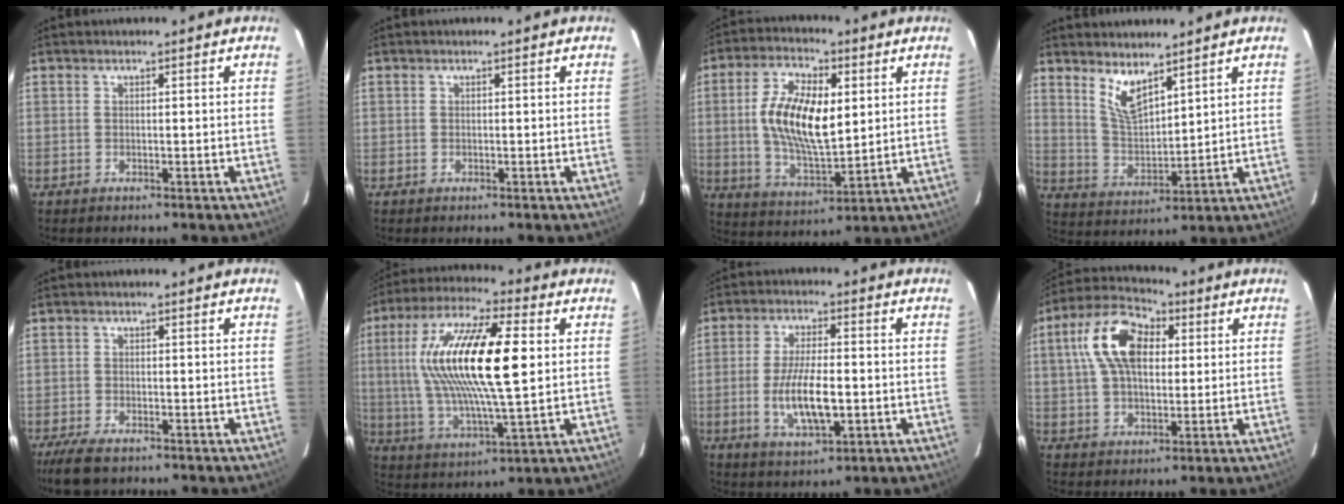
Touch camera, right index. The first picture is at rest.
{"total": 0.0}
{"total": 14.4, "force": [2.2, 6.6, 12.6], "torque": [-0.241, 0.005, 0.045]}
{"total": 7.1, "force": [5.1, 2.4, 4.4], "torque": [-0.083, -0.008, 0.108]}
{"total": 6.0, "force": [-4.6, 1.9, 3.3], "torque": [-0.086, -0.018, -0.087]}
{"total": 21.0, "force": [3.6, 5.6, 19.9], "torque": [-0.380, 0.015, 0.063]}
{"total": 10.5, "force": [-2.1, 3.7, 9.6], "torque": [-0.190, -0.007, -0.035]}
{"total": 14.2, "force": [3.7, 8.4, 10.9], "torque": [-0.211, 0.034, 0.059]}